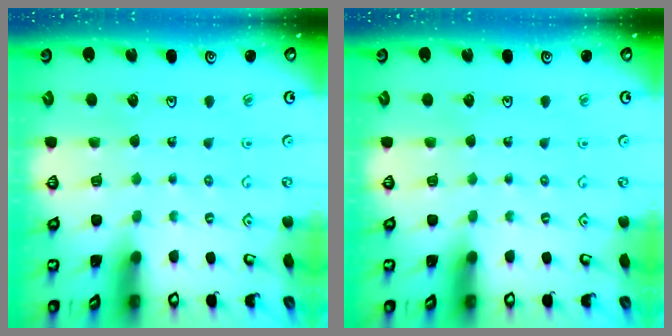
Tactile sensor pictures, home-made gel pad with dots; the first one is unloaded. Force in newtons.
{"total": 0.0}